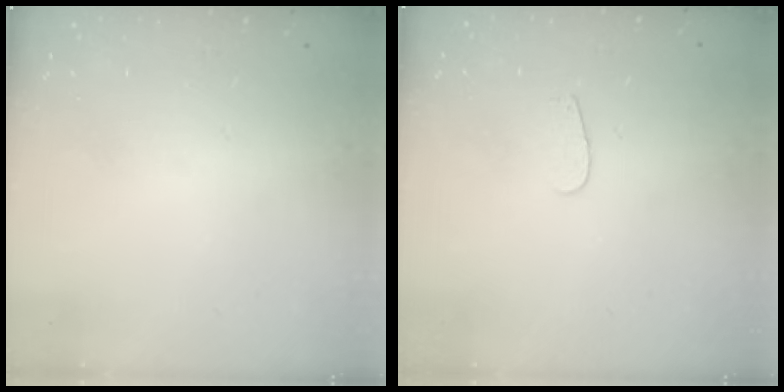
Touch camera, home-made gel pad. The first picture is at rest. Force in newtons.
{"total": 2.6, "press": 2.5, "slide": 0.3}